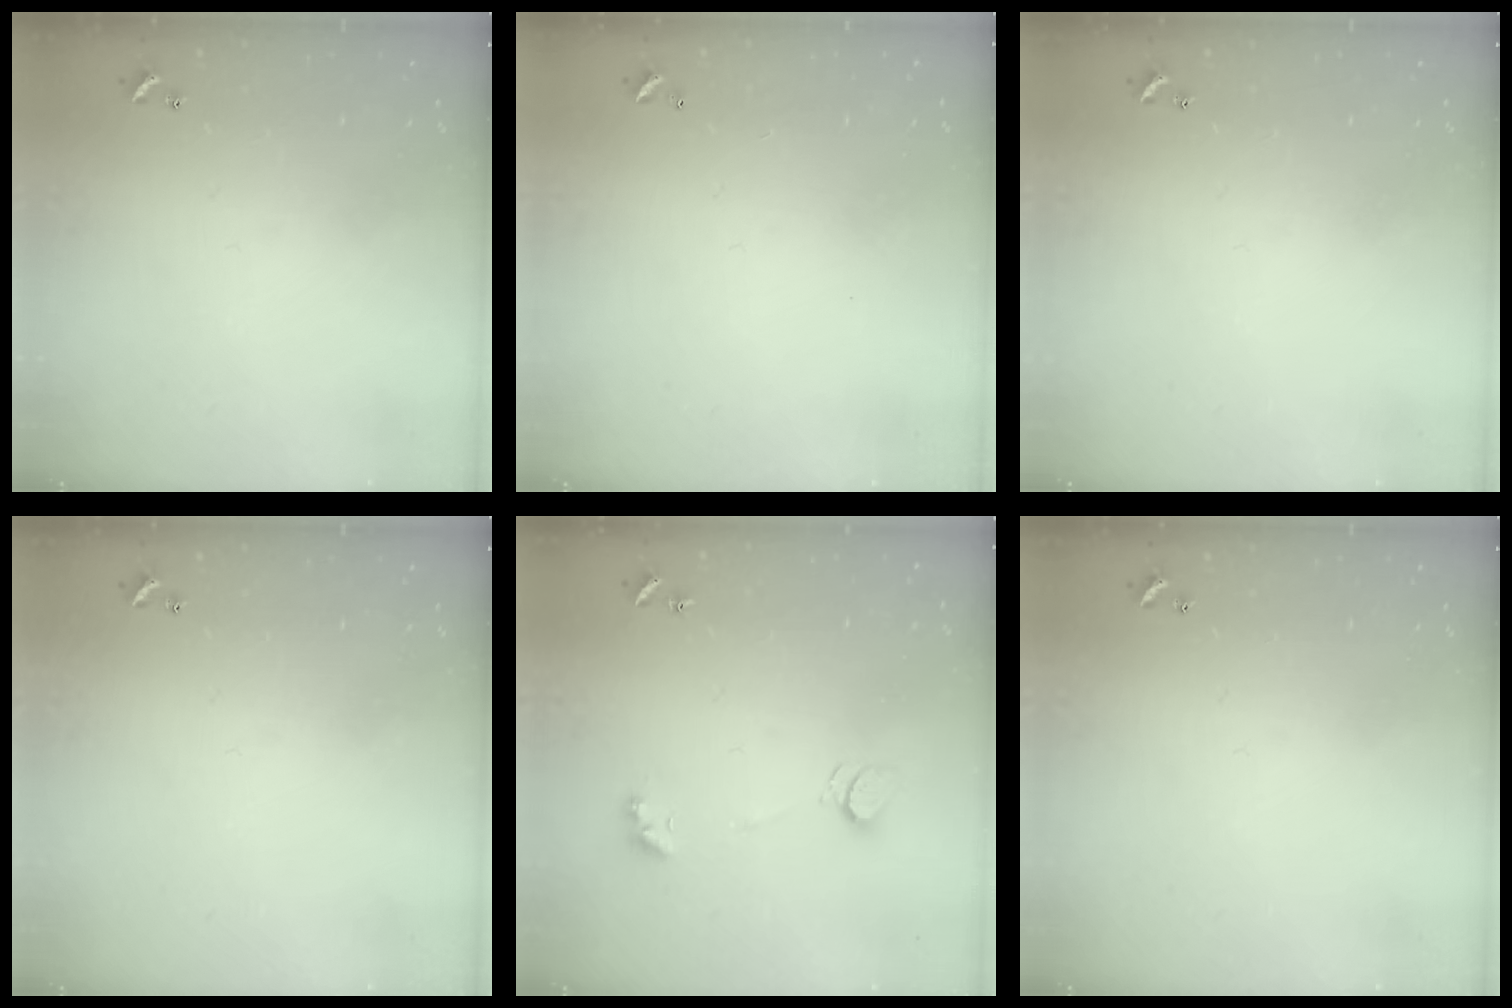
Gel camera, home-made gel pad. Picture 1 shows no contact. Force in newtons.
{"total": 2.9, "press": 2.9, "slide": 0.1}
{"total": 0.0}
{"total": 0.0}
{"total": 2.2, "press": 2.2, "slide": 0.4}
{"total": 0.0}